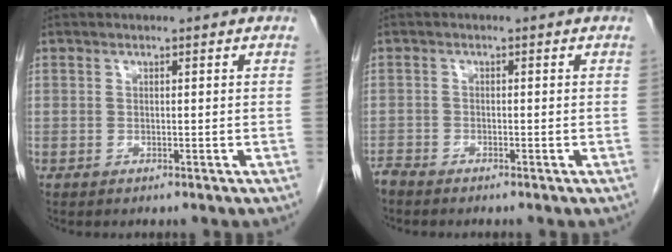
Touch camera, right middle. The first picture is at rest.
{"total": 1.5, "force": [-1.5, 0.1, 0.2], "torque": [-0.008, -0.004, -0.028]}